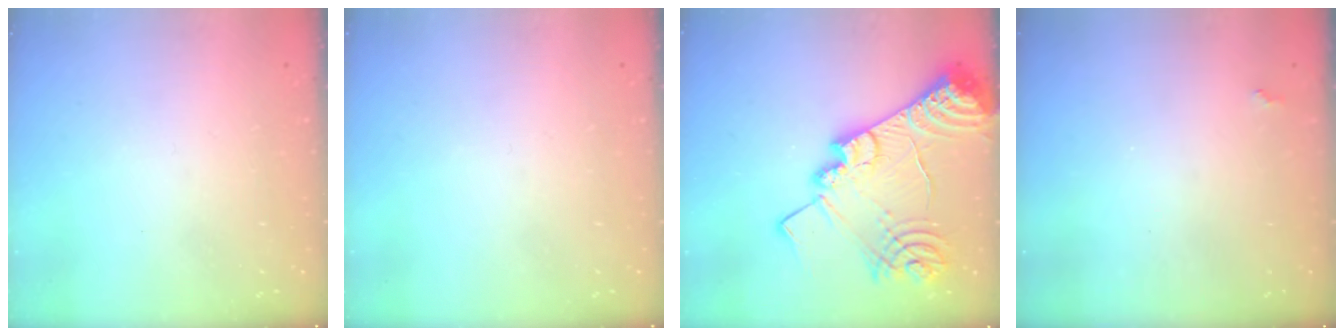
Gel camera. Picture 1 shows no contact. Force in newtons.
{"total": 0.0}
{"total": 24.6, "press": 24.5, "slide": 2.5}
{"total": 2.0, "press": 2.0, "slide": 0.5}